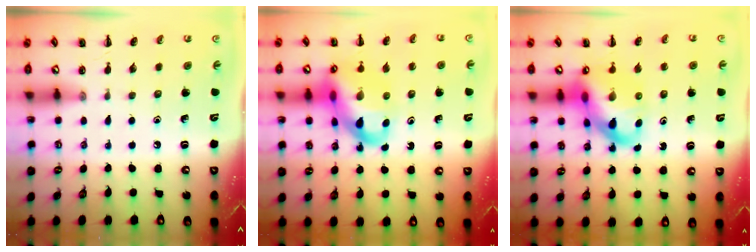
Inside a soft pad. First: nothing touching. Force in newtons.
{"total": 17.7, "press": 17.3, "slide": 3.7}
{"total": 15.8, "press": 15.2, "slide": 4.1}